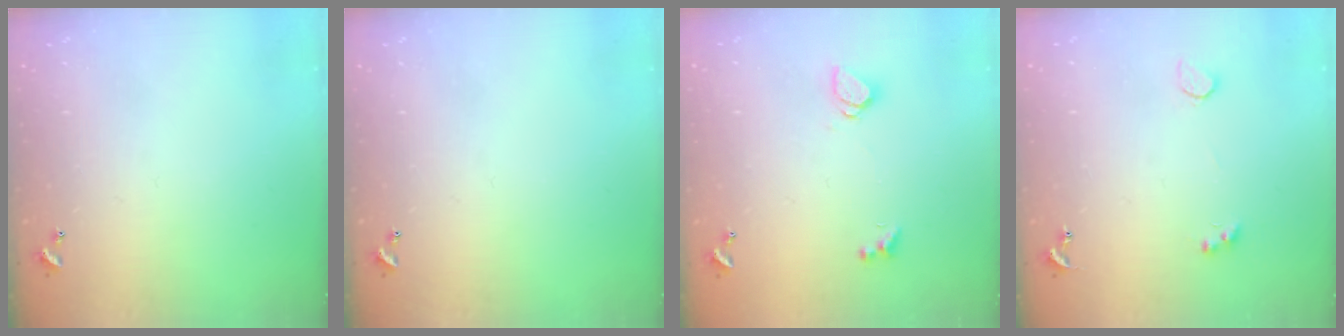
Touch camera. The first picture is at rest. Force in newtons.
{"total": 0.0}
{"total": 1.2, "press": 1.1, "slide": 0.5}
{"total": 2.1, "press": 1.9, "slide": 1.0}